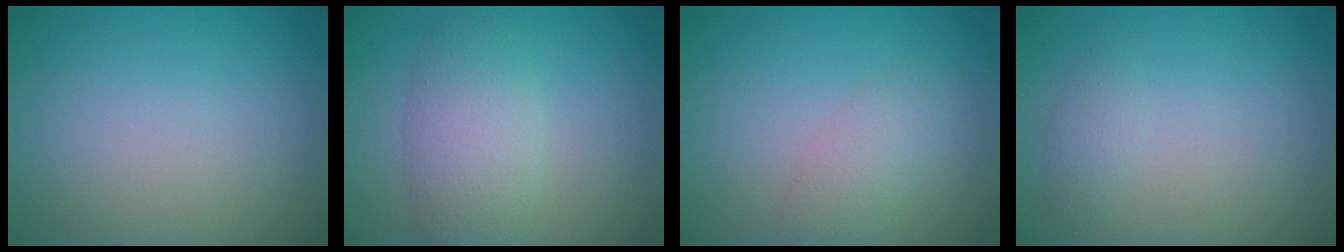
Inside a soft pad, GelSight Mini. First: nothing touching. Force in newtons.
{"total": 4.4, "press": 4.4, "slide": 0.4}
{"total": 2.2, "press": 2.2, "slide": 0.1}
{"total": 1.1, "press": 1.1, "slide": 0.1}